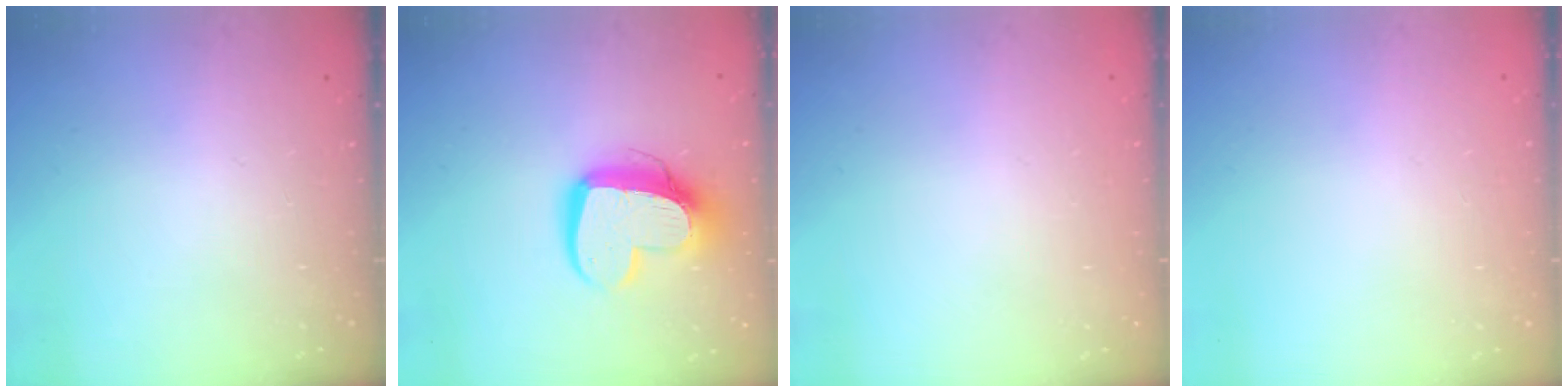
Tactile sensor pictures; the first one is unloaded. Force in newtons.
{"total": 14.1, "press": 14.0, "slide": 1.2}
{"total": 0.0}
{"total": 0.6, "press": 0.6, "slide": 0.1}